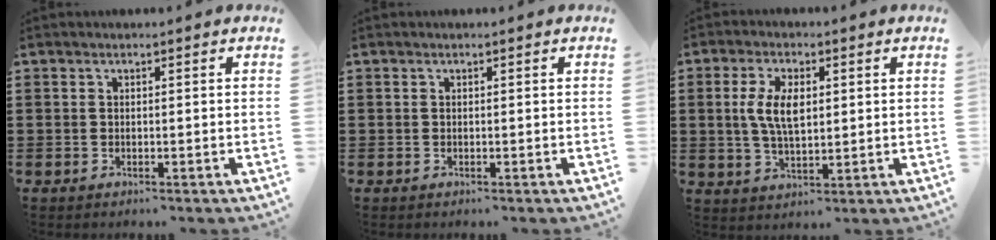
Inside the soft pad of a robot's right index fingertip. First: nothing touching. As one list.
[{"total": 0.0}, {"total": 6.5, "force": [1.0, 3.2, 5.6], "torque": [-0.122, 0.009, 0.013]}]